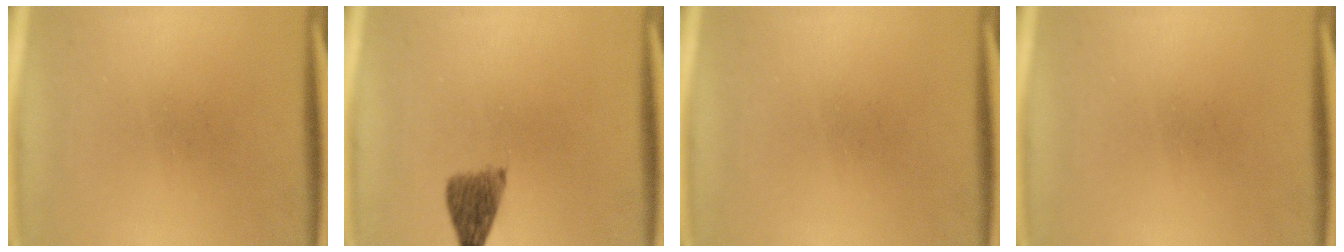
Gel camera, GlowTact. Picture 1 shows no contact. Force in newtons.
{"total": 4.5}
{"total": 0.0}
{"total": 0.0}